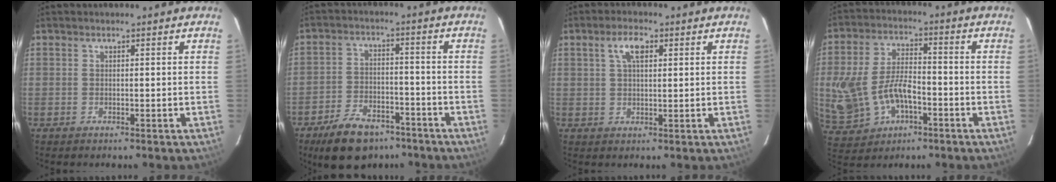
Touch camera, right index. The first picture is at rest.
{"total": 12.5, "force": [-8.9, 6.6, 5.7], "torque": [-0.132, 0.009, -0.135]}
{"total": 4.3, "force": [1.7, 1.9, 3.4], "torque": [-0.063, 0.011, 0.032]}
{"total": 14.3, "force": [-3.7, 8.8, 10.6], "torque": [-0.238, 0.006, -0.047]}